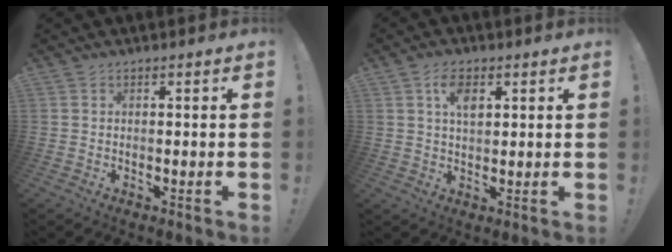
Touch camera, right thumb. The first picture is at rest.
{"total": 6.1, "force": [2.7, 3.2, 4.4], "torque": [-0.068, -0.005, 0.045]}